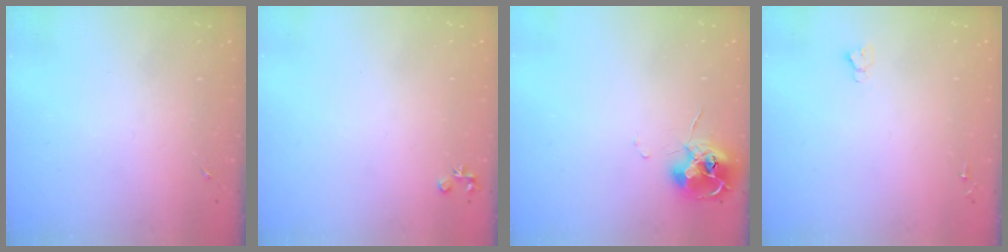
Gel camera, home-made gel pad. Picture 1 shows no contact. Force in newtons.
{"total": 3.7, "press": 3.6, "slide": 0.4}
{"total": 10.4, "press": 10.4, "slide": 0.9}
{"total": 2.7, "press": 2.7, "slide": 0.0}